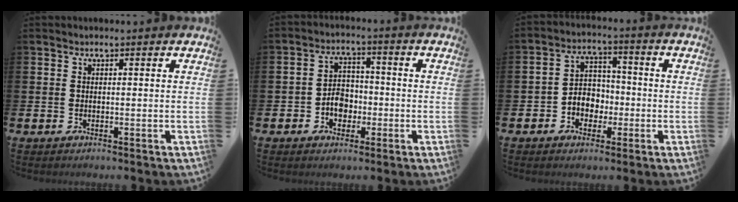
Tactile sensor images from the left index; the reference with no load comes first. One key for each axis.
{"total": 4.3, "fx": -1.3, "fy": 3.4, "fz": 2.3, "tx": -0.042, "ty": 0.006, "tz": -0.030}
{"total": 4.4, "fx": -1.3, "fy": 3.9, "fz": 1.6, "tx": -0.034, "ty": 0.006, "tz": -0.034}